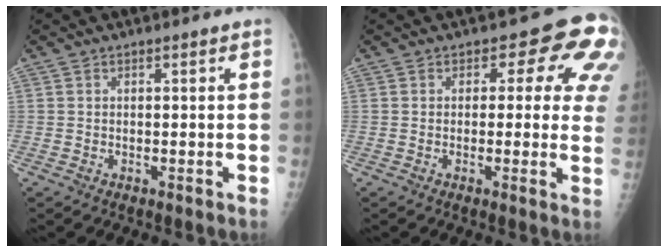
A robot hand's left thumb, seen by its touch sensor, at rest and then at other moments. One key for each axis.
{"total": 10.5, "fx": 3.2, "fy": 5.9, "fz": 8.1, "tx": -0.040, "ty": -0.005, "tz": 0.019}